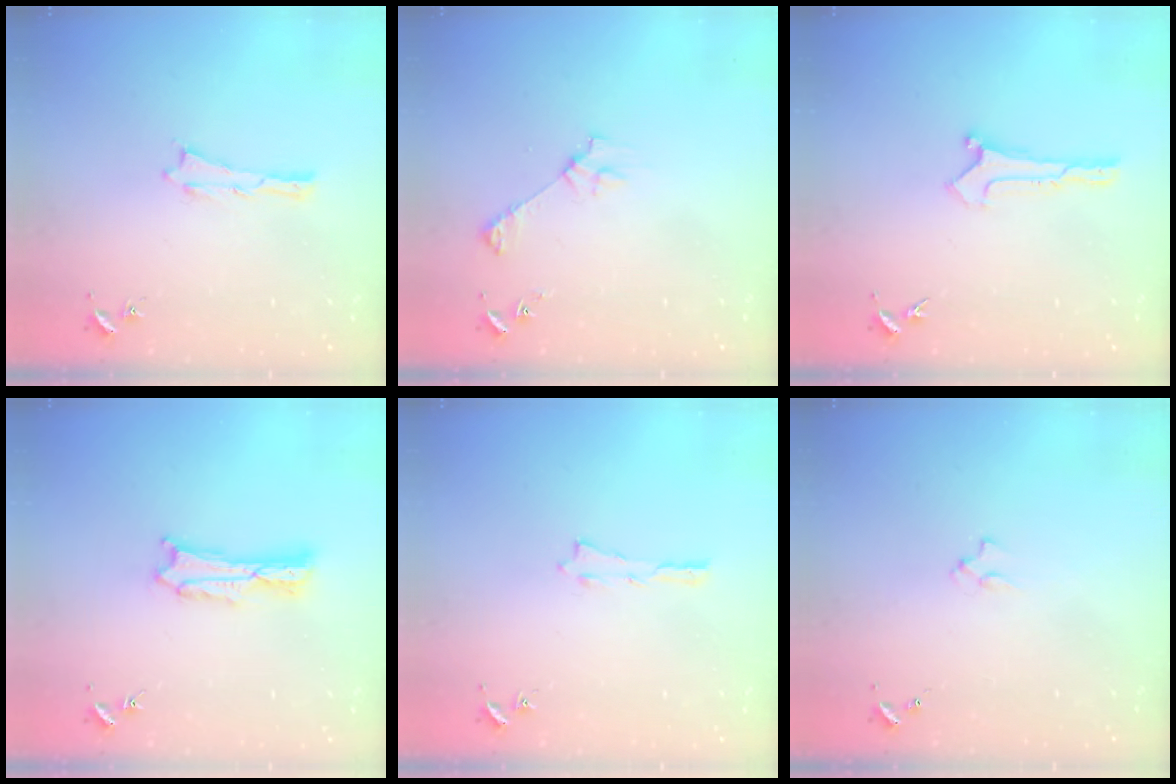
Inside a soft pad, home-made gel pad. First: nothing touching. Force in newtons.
{"total": 3.6, "press": 3.6, "slide": 0.3}
{"total": 0.0}
{"total": 2.7, "press": 2.7, "slide": 0.3}
{"total": 0.0}
{"total": 1.3, "press": 1.3, "slide": 0.3}